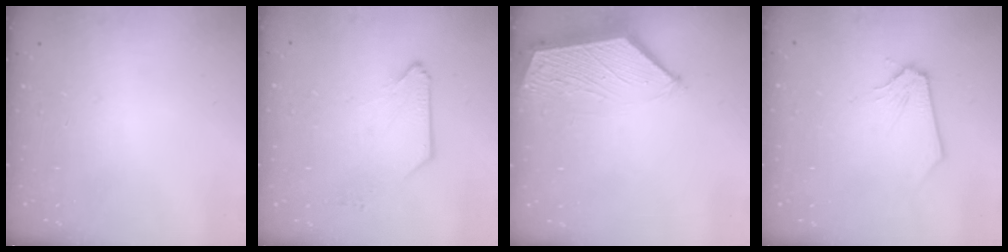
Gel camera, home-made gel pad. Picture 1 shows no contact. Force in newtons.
{"total": 1.1, "press": 1.0, "slide": 0.4}
{"total": 3.8, "press": 3.8, "slide": 0.6}
{"total": 0.0}